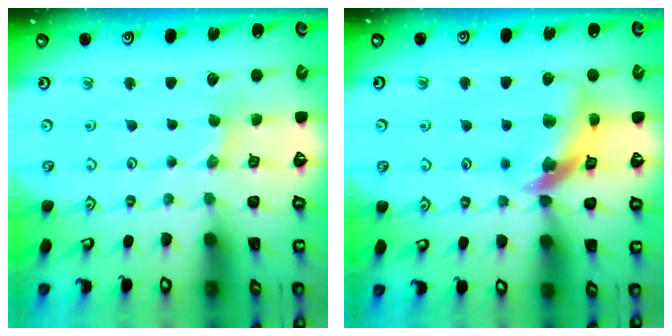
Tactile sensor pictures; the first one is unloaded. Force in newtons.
{"total": 13.0, "press": 12.9, "slide": 1.8}